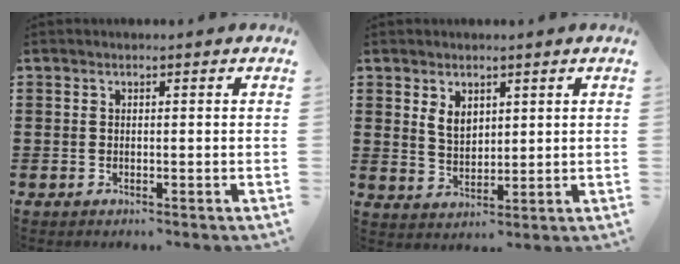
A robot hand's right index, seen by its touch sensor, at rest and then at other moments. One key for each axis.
{"total": 3.6, "fx": 1.8, "fy": 2.4, "fz": 2.1, "tx": -0.041, "ty": 0.004, "tz": 0.031}